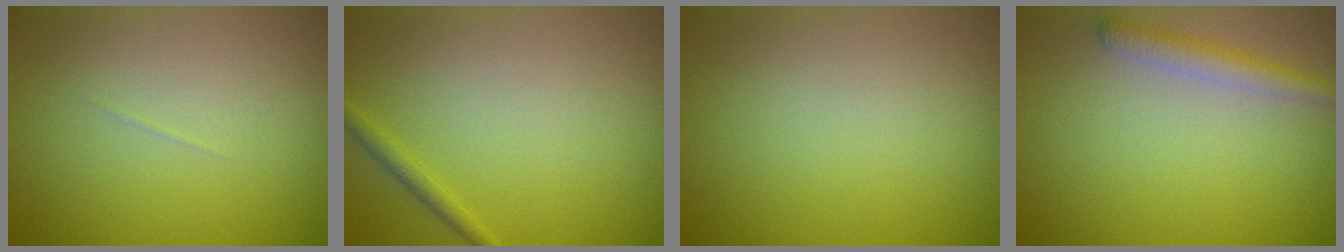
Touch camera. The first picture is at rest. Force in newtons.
{"total": 1.1, "press": 1.1, "slide": 0.0}
{"total": 0.0}
{"total": 2.4, "press": 2.4, "slide": 0.1}